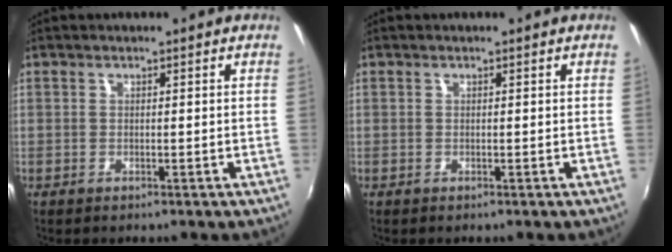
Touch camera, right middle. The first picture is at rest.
{"total": 0.0}